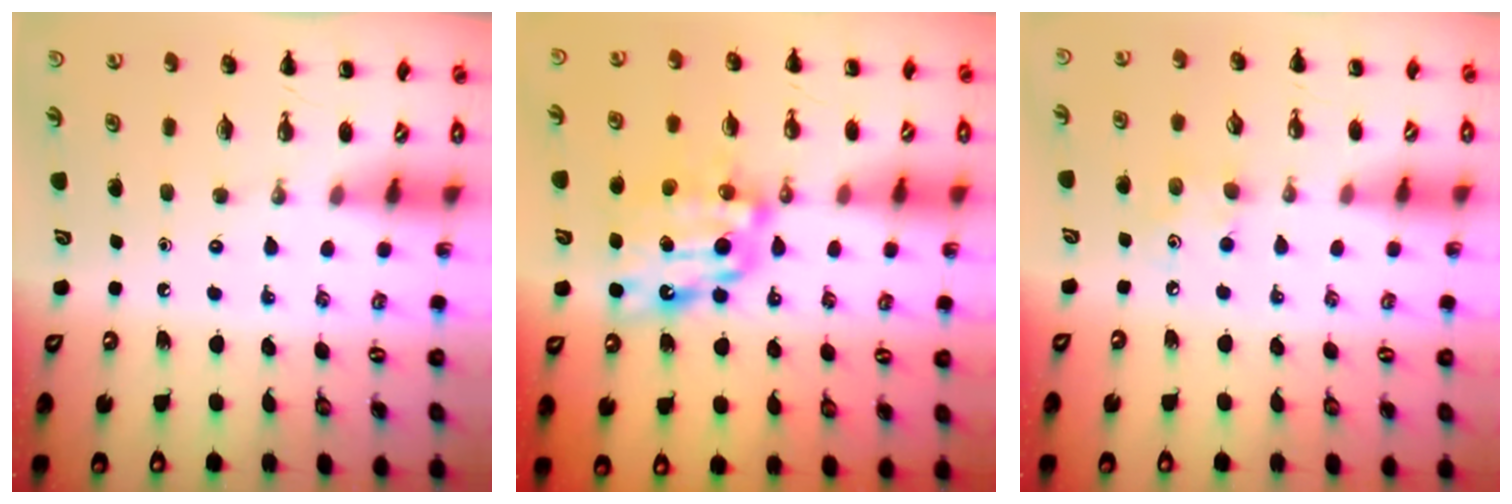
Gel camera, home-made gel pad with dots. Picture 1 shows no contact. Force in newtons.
{"total": 15.5, "press": 15.4, "slide": 1.7}
{"total": 4.2, "press": 4.1, "slide": 0.9}